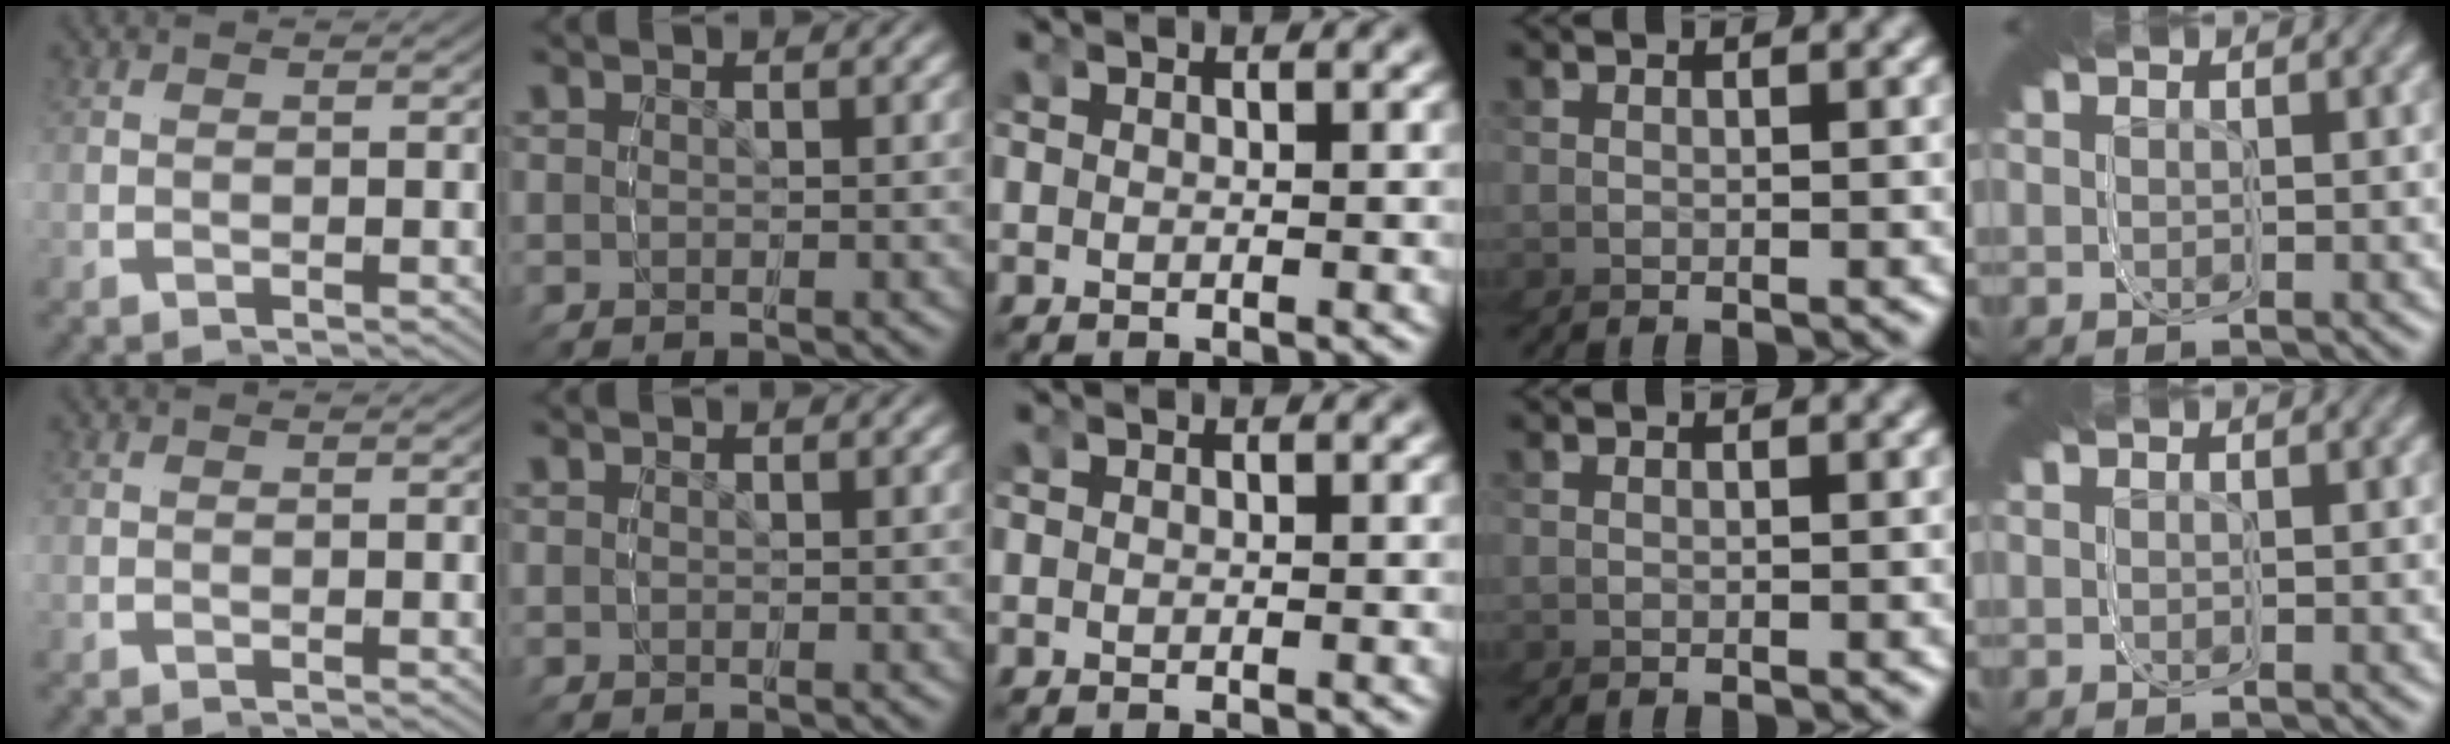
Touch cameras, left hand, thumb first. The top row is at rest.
{}